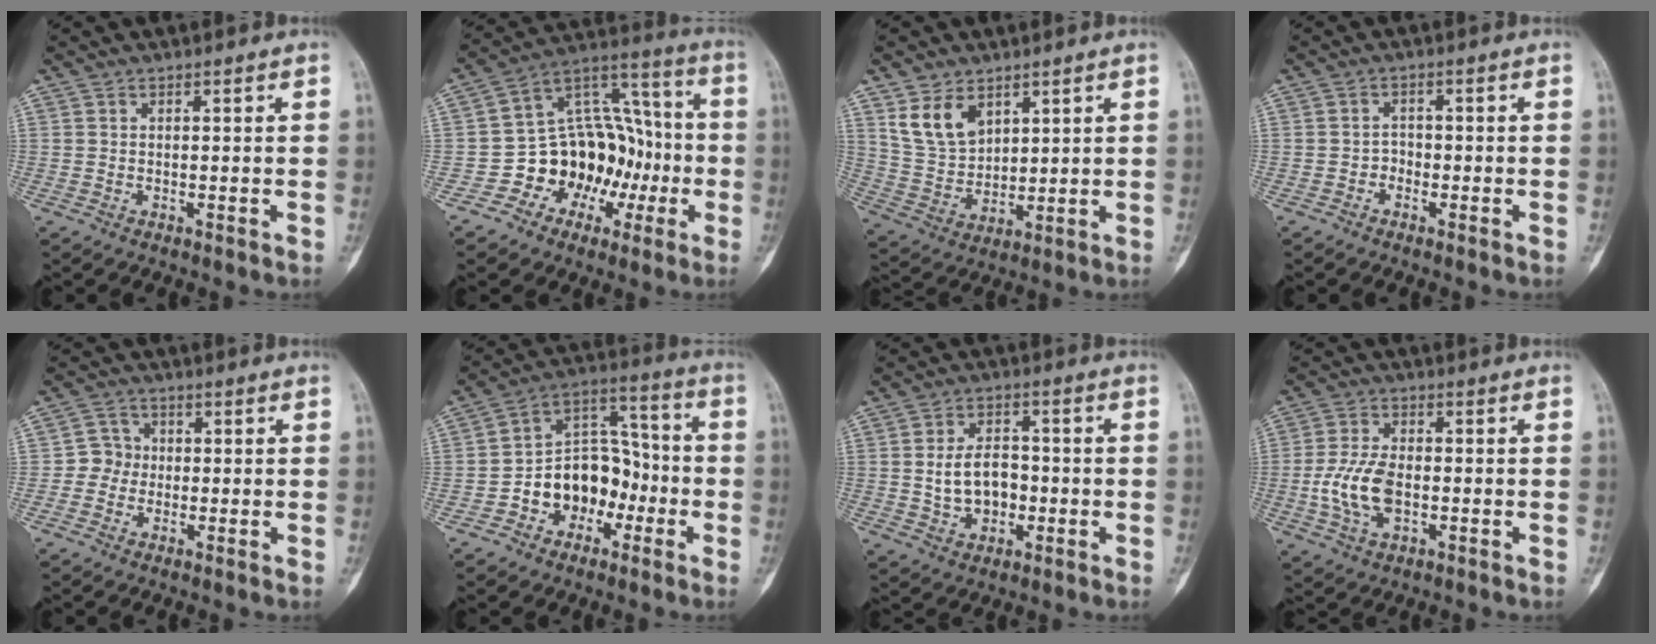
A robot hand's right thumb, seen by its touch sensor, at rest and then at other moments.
{"total": 17.8, "force": [-4.8, 13.8, 10.2], "torque": [-0.092, 0.077, -0.073]}
{"total": 9.3, "force": [5.1, 5.9, 5.0], "torque": [-0.080, -0.023, 0.113]}
{"total": 1.6, "force": [-1.0, 1.2, 0.4], "torque": [0.009, 0.009, -0.025]}
{"total": 4.1, "force": [-0.6, 3.9, 1.0], "torque": [0.008, 0.012, -0.023]}
{"total": 13.8, "force": [-4.7, 10.1, 8.0], "torque": [-0.085, 0.066, -0.084]}
{"total": 8.3, "force": [-0.9, 5.9, 5.8], "torque": [-0.076, 0.016, -0.014]}
{"total": 9.2, "force": [-1.6, 5.3, 7.4], "torque": [-0.154, 0.009, -0.031]}